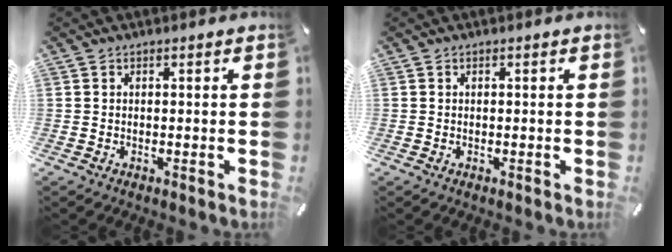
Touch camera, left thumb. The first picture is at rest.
{"total": 0.0}